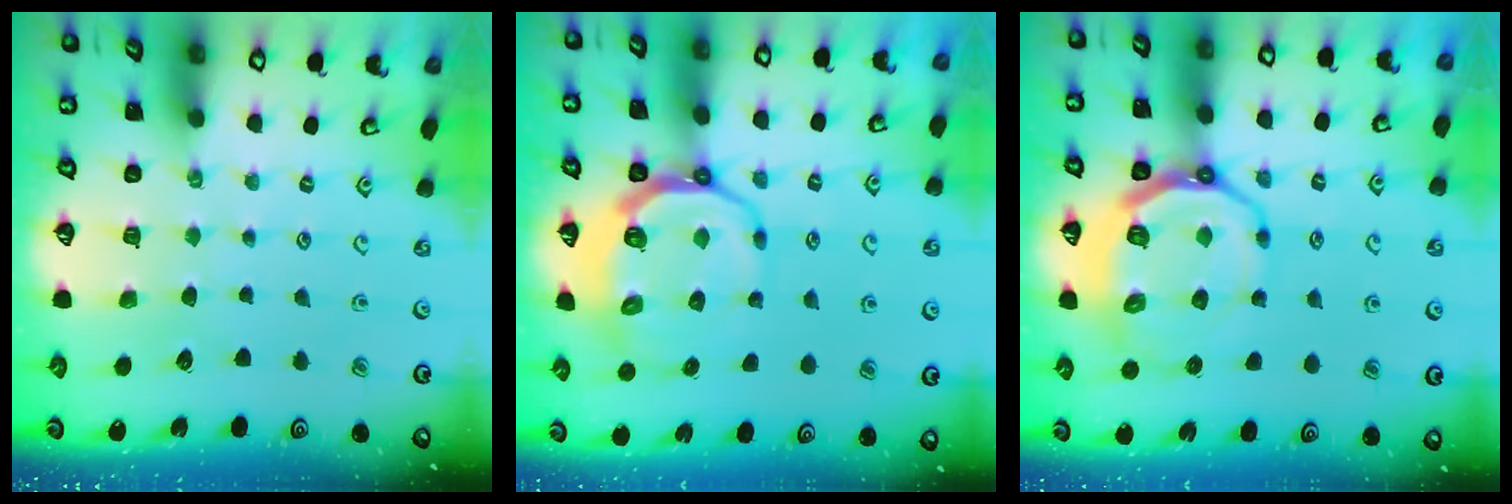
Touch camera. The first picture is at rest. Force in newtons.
{"total": 10.8, "press": 10.3, "slide": 3.0}
{"total": 12.5, "press": 12.1, "slide": 3.0}